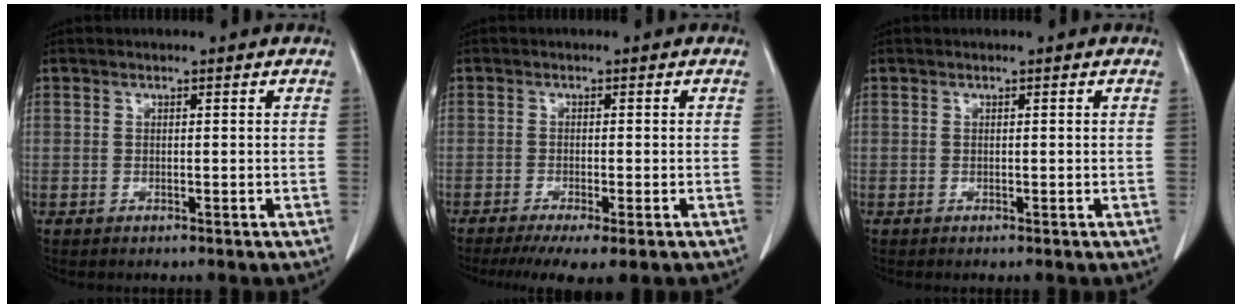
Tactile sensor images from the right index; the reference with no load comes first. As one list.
[{"total": 7.6, "force": [-5.5, 0.9, 5.2], "torque": [-0.074, -0.019, -0.084]}, {"total": 0.0}]